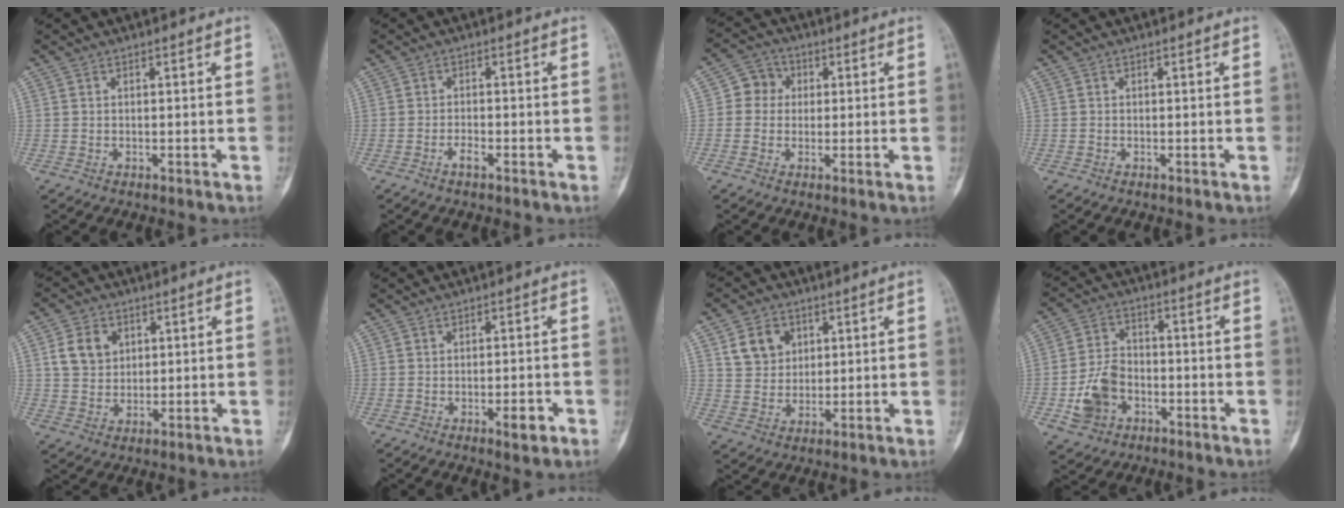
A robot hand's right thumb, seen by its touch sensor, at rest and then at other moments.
{"total": 1.9, "force": [-1.2, 0.6, 1.3], "torque": [-0.027, 0.005, -0.024]}
{"total": 5.5, "force": [0.7, 5.1, 2.0], "torque": [-0.004, 0.010, 0.000]}
{"total": 0.0}
{"total": 6.9, "force": [2.3, 5.5, 3.5], "torque": [-0.041, -0.007, 0.044]}
{"total": 3.1, "force": [-1.3, 1.1, 2.6], "torque": [-0.034, 0.001, -0.016]}
{"total": 7.3, "force": [3.0, 5.9, 3.0], "torque": [-0.026, -0.014, 0.057]}
{"total": 9.1, "force": [-3.1, 6.9, 5.1], "torque": [-0.088, 0.024, -0.055]}